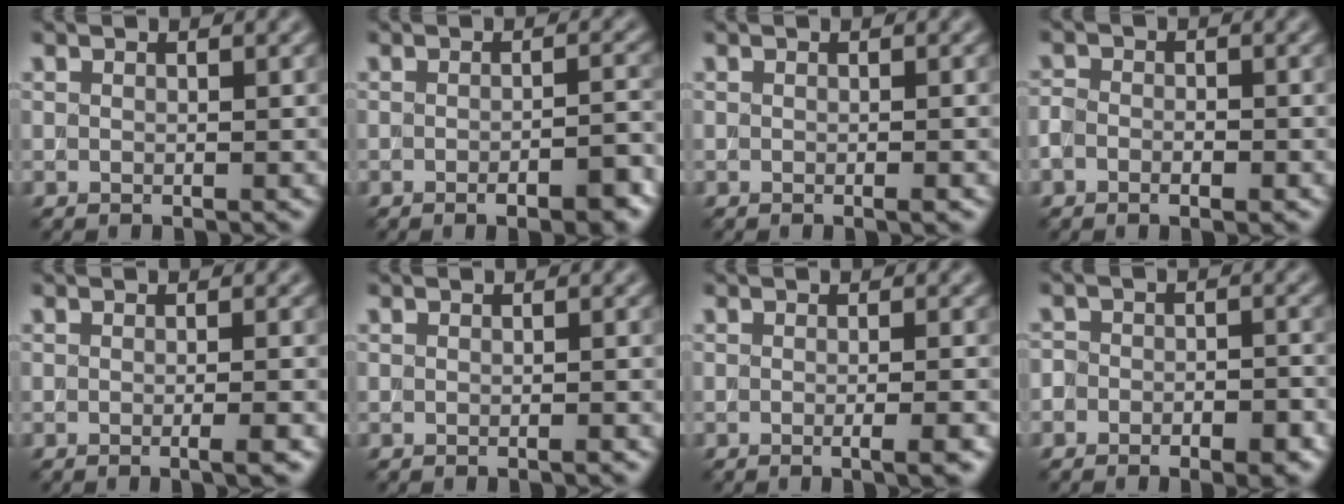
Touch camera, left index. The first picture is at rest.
{"total": 4.1, "force": [-2.0, 1.0, 3.4], "torque": [-0.042, 0.001, -0.026]}
{"total": 1.3, "force": [-0.1, 0.5, 1.2], "torque": [-0.007, -0.003, -0.004]}
{"total": 2.2, "force": [-1.0, 1.3, 1.4], "torque": [-0.017, 0.002, -0.017]}
{"total": 2.7, "force": [-0.4, 1.0, 2.4], "torque": [-0.007, 0.002, -0.014]}
{"total": 0.9, "force": [-0.2, 0.3, 0.8], "torque": [-0.006, -0.003, -0.007]}
{"total": 3.3, "force": [-0.7, 1.2, 3.0], "torque": [-0.008, 0.004, -0.016]}
{"total": 5.0, "force": [-3.1, 2.8, 2.7], "torque": [-0.013, 0.012, -0.047]}